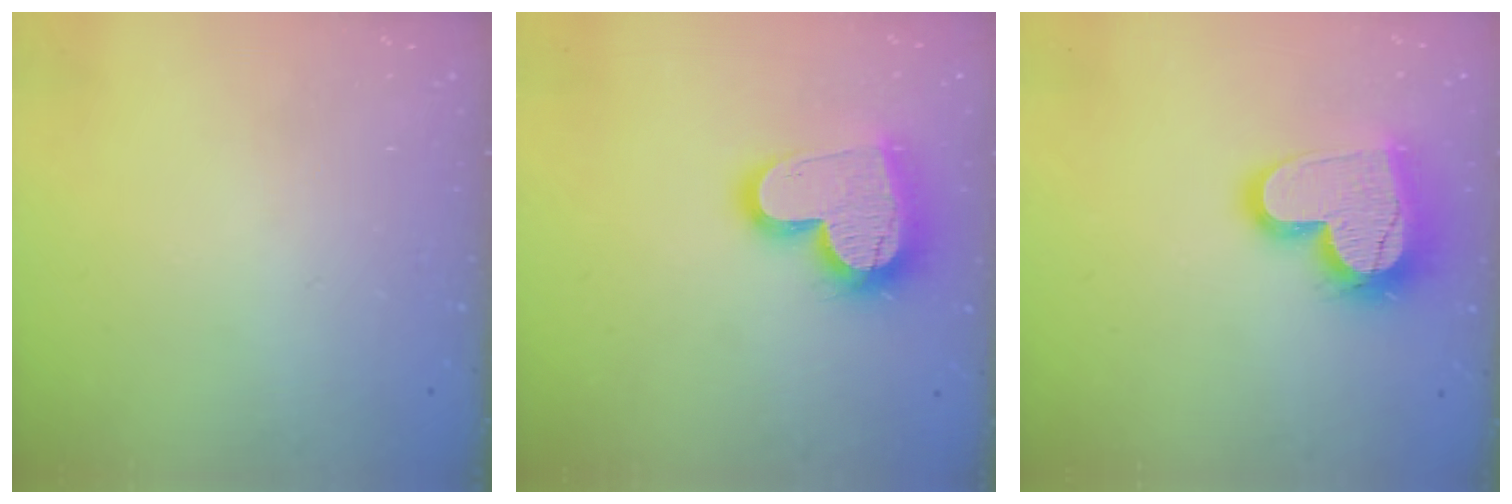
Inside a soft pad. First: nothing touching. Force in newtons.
{"total": 18.1, "press": 18.0, "slide": 1.5}
{"total": 18.6, "press": 18.5, "slide": 1.5}